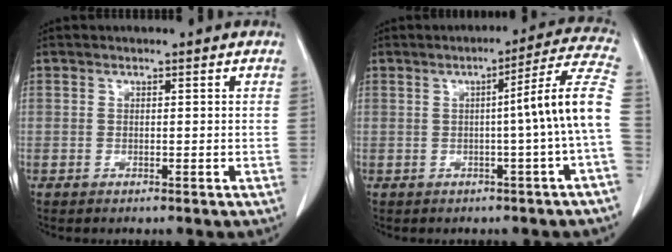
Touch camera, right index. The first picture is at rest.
{"total": 10.8, "force": [-1.0, -1.6, 10.6], "torque": [-0.135, 0.019, -0.016]}